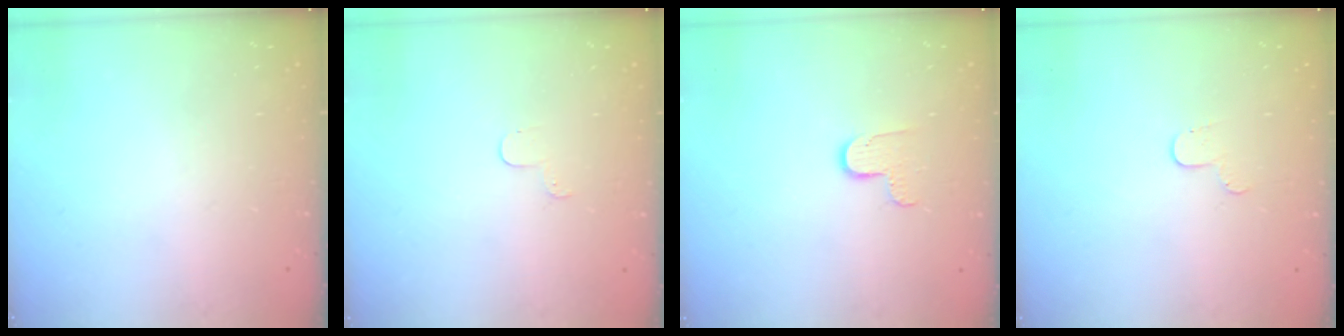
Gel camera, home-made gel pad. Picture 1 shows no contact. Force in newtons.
{"total": 2.9, "press": 2.9, "slide": 0.3}
{"total": 5.8, "press": 5.8, "slide": 0.8}
{"total": 3.4, "press": 3.4, "slide": 0.3}